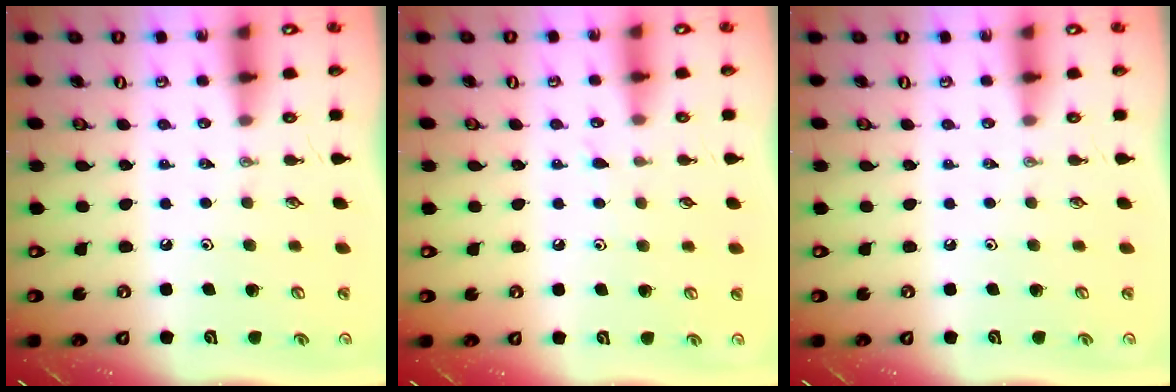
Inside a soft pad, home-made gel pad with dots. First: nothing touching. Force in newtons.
{"total": 4.9, "press": 4.9, "slide": 0.6}
{"total": 0.0}